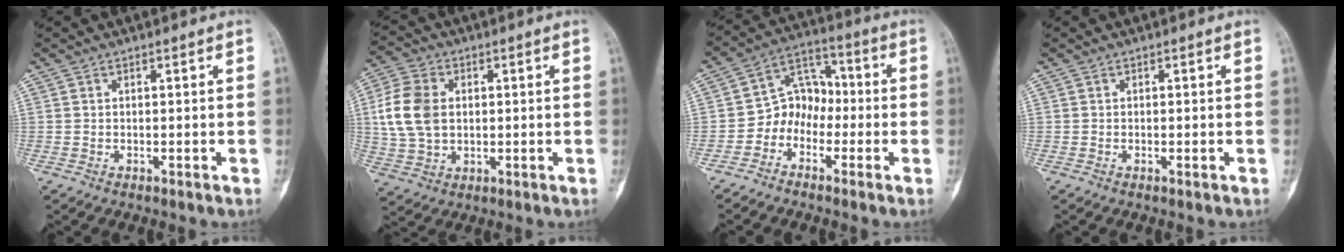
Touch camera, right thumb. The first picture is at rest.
{"total": 11.1, "force": [1.3, 7.9, 7.7], "torque": [-0.151, 0.004, 0.027]}
{"total": 8.0, "force": [-2.6, 6.5, 3.8], "torque": [-0.031, 0.053, -0.065]}
{"total": 0.6, "force": [-0.2, 0.2, 0.6], "torque": [-0.011, -0.002, -0.002]}